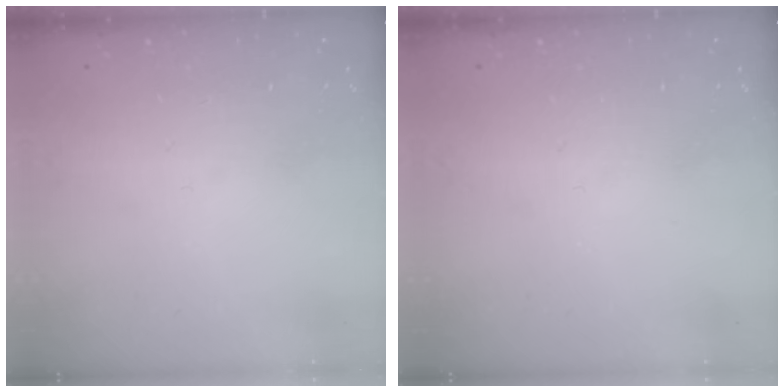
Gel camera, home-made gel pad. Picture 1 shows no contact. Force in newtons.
{"total": 0.0}